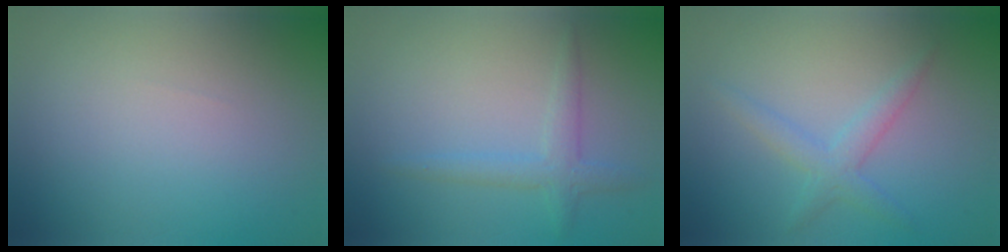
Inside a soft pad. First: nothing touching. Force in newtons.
{"total": 2.1, "press": 2.1, "slide": 0.1}
{"total": 2.3, "press": 2.3, "slide": 0.1}